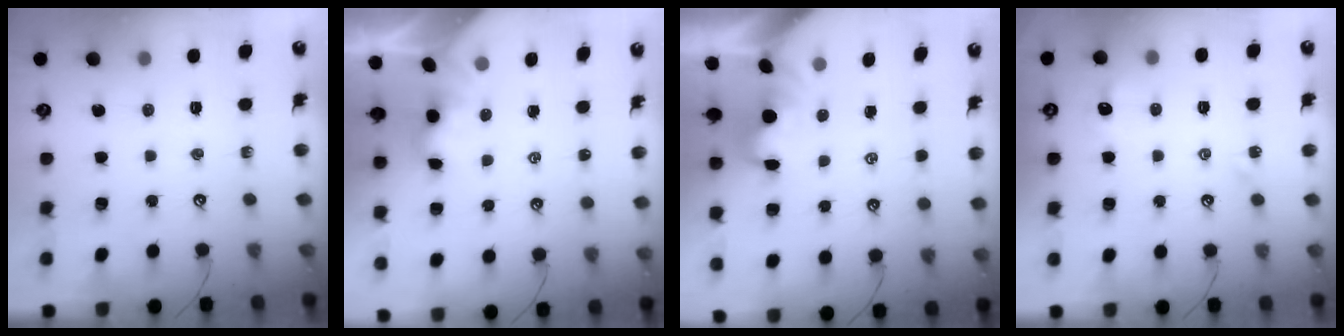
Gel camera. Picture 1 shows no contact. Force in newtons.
{"total": 1.1, "press": 1.0, "slide": 0.4}
{"total": 1.0, "press": 0.9, "slide": 0.4}
{"total": 5.2, "press": 5.1, "slide": 0.6}